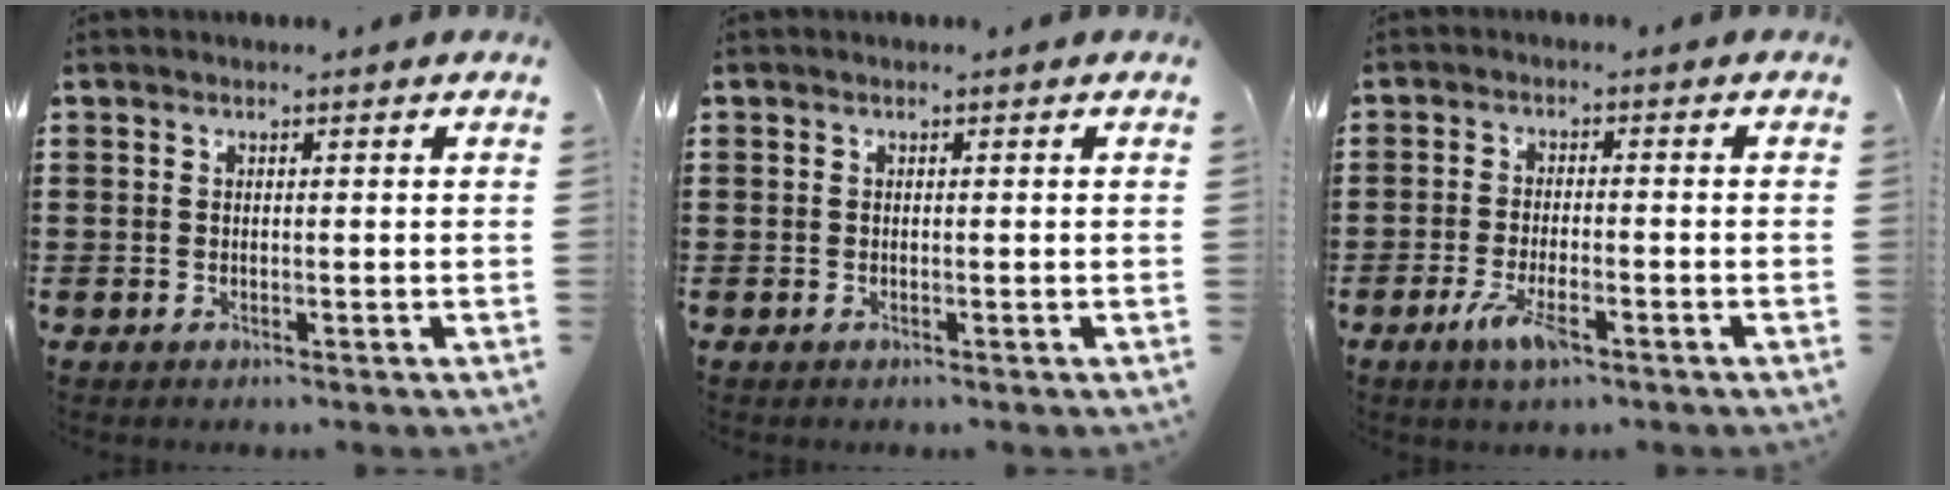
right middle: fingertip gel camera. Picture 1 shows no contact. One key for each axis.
{"total": 0.0}
{"total": 5.4, "fx": -2.8, "fy": 1.5, "fz": 4.3, "tx": -0.093, "ty": -0.007, "tz": -0.054}